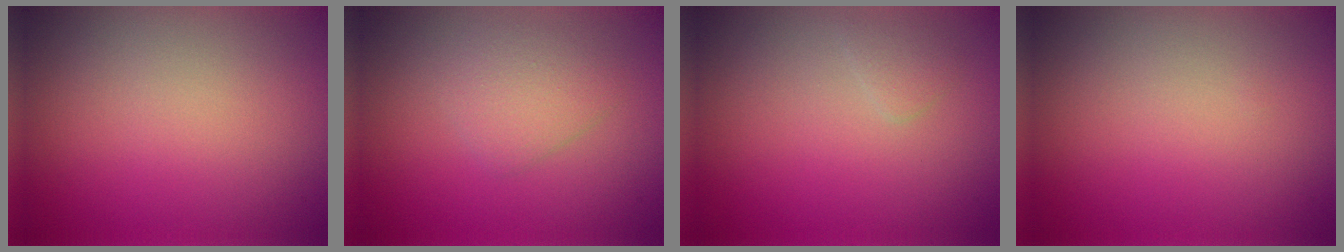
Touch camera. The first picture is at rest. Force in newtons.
{"total": 2.1, "press": 2.1, "slide": 0.0}
{"total": 0.8, "press": 0.8, "slide": 0.1}
{"total": 0.0}